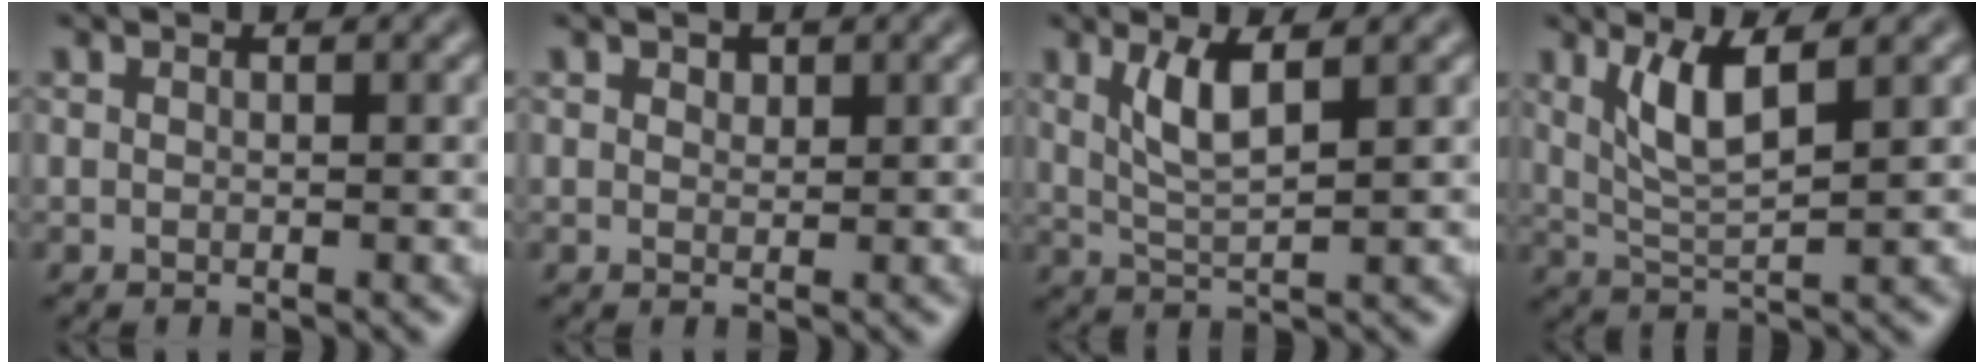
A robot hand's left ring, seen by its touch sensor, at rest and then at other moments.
{"total": 0.9, "force": [0.6, 0.6, 0.3], "torque": [-0.004, -0.002, 0.009]}
{"total": 3.3, "force": [1.5, 0.7, 2.8], "torque": [-0.060, -0.006, 0.033]}
{"total": 3.9, "force": [1.7, 0.8, 3.4], "torque": [-0.074, -0.007, 0.039]}